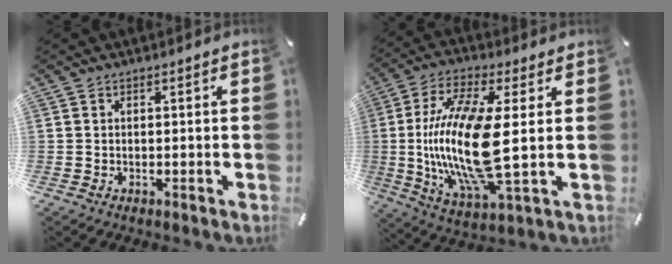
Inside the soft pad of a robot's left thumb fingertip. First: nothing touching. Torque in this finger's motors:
{"motor_torque": [0.66, 1.16, 2.77, 0.00, 0.40]}